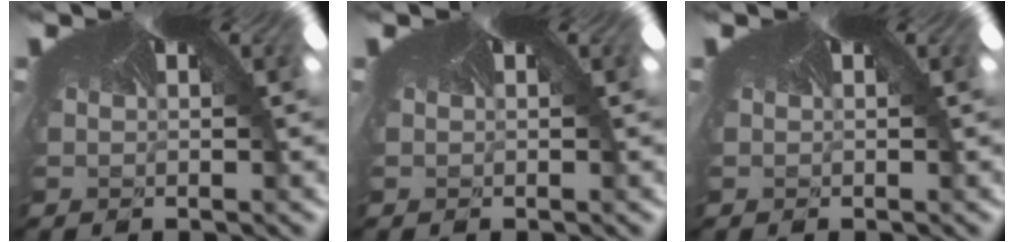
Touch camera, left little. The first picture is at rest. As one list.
[{"total": 0.0}, {"total": 0.0}]